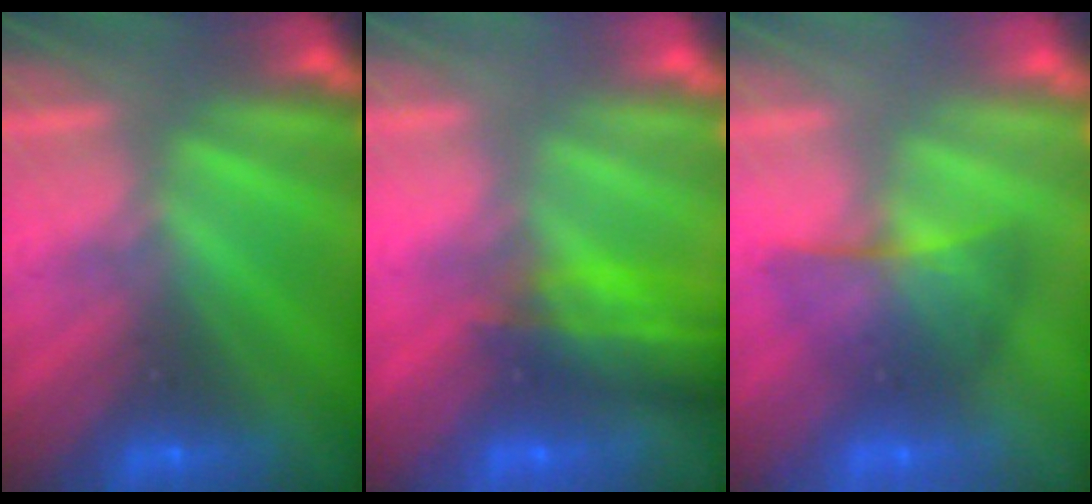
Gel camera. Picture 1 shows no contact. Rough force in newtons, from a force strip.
{"total": 7.2}
{"total": 2.1}